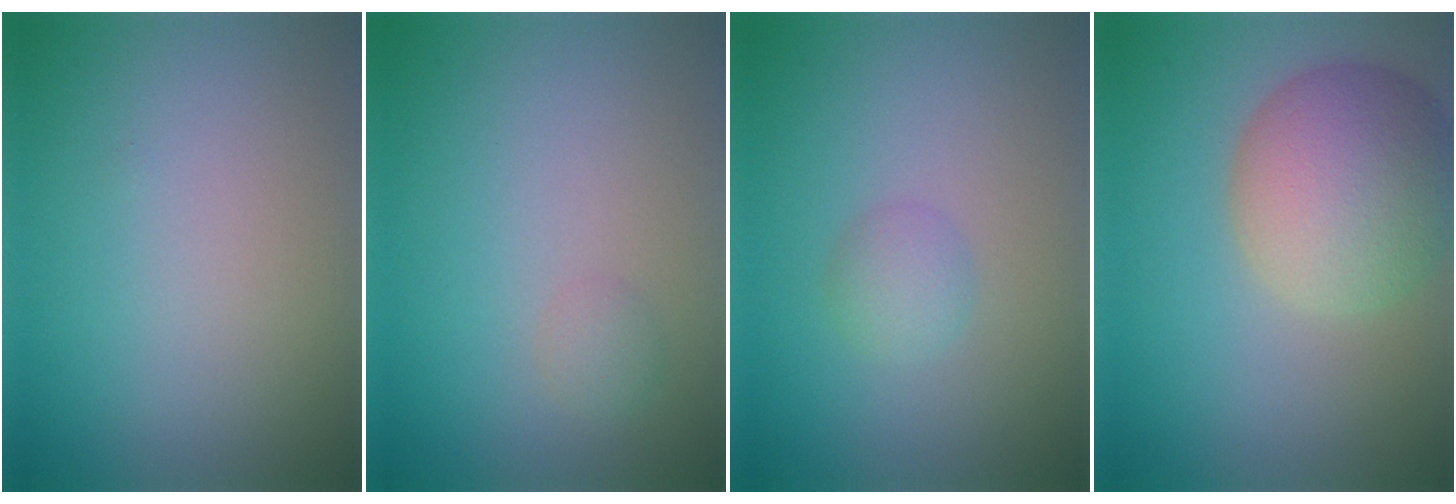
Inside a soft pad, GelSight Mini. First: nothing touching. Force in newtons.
{"total": 1.0, "press": 1.0, "slide": 0.0}
{"total": 1.7, "press": 1.7, "slide": 0.1}
{"total": 8.4, "press": 8.4, "slide": 0.8}